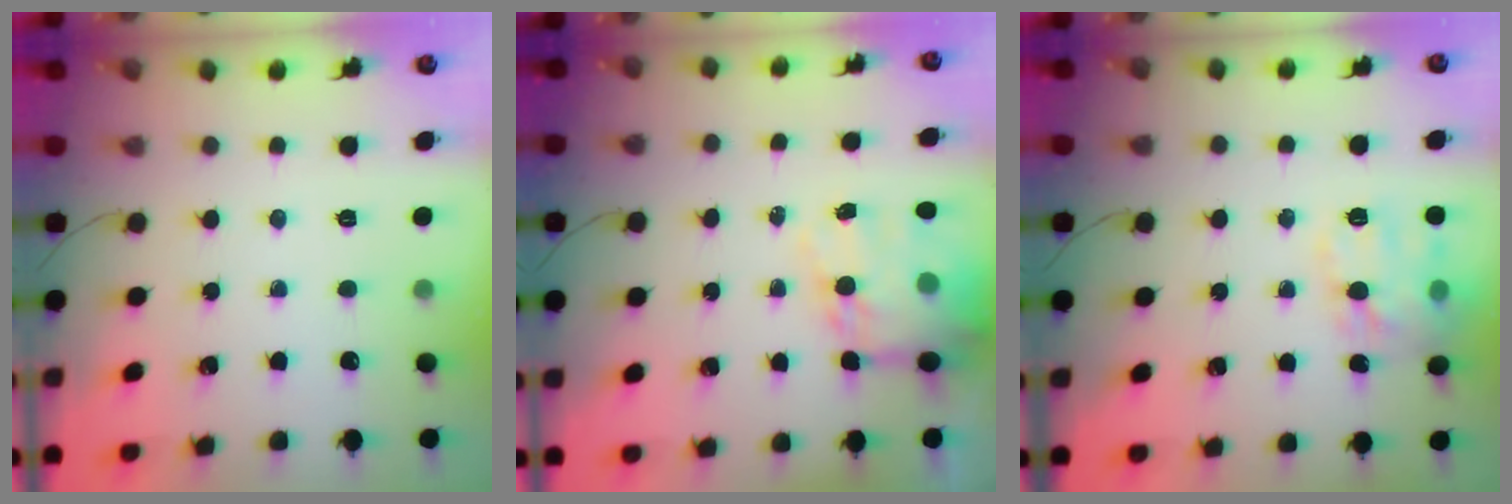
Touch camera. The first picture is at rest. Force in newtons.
{"total": 15.3, "press": 14.8, "slide": 3.9}
{"total": 13.9, "press": 13.8, "slide": 1.0}